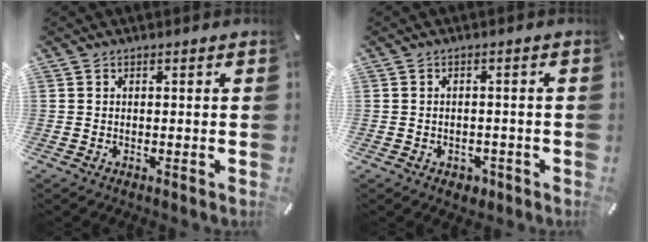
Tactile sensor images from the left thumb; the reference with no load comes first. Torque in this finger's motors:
{"motor_torque": [-0.01, 0.01, 0.06, 0.07, 0.00]}